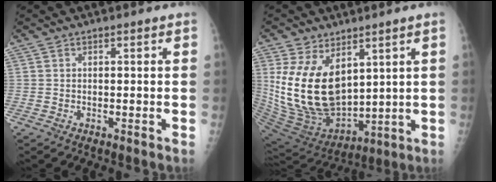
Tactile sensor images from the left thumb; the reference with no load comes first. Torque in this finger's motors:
{"motor_torque": [2.30, 2.33, 1.49, -1.29, 0.27]}